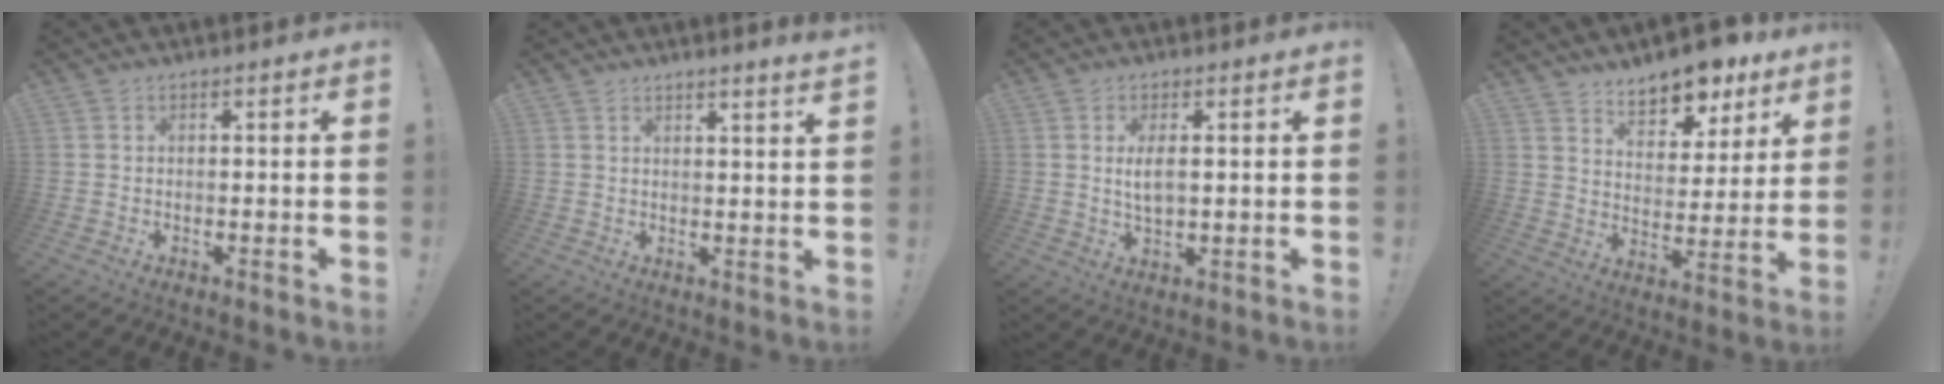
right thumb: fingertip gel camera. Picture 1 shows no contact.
{"total": 3.0, "force": [2.5, -0.5, 1.6], "torque": [-0.020, -0.021, 0.040]}
{"total": 4.5, "force": [0.8, 1.6, 4.1], "torque": [-0.068, -0.011, 0.009]}
{"total": 11.5, "force": [9.5, 4.8, 4.3], "torque": [-0.058, -0.071, 0.170]}